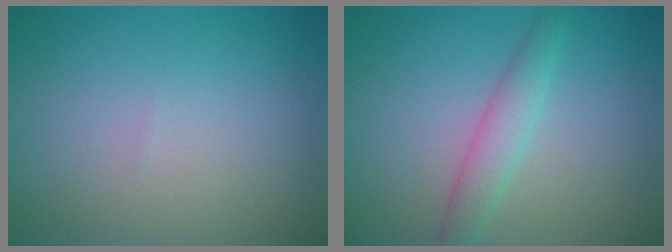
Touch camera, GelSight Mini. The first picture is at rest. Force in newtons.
{"total": 2.4, "press": 2.4, "slide": 0.1}